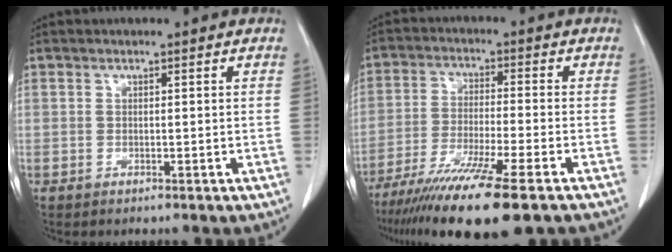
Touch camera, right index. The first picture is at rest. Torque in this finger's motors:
{"motor_torque": [1.08, -1.06, 0.97, 0.21]}